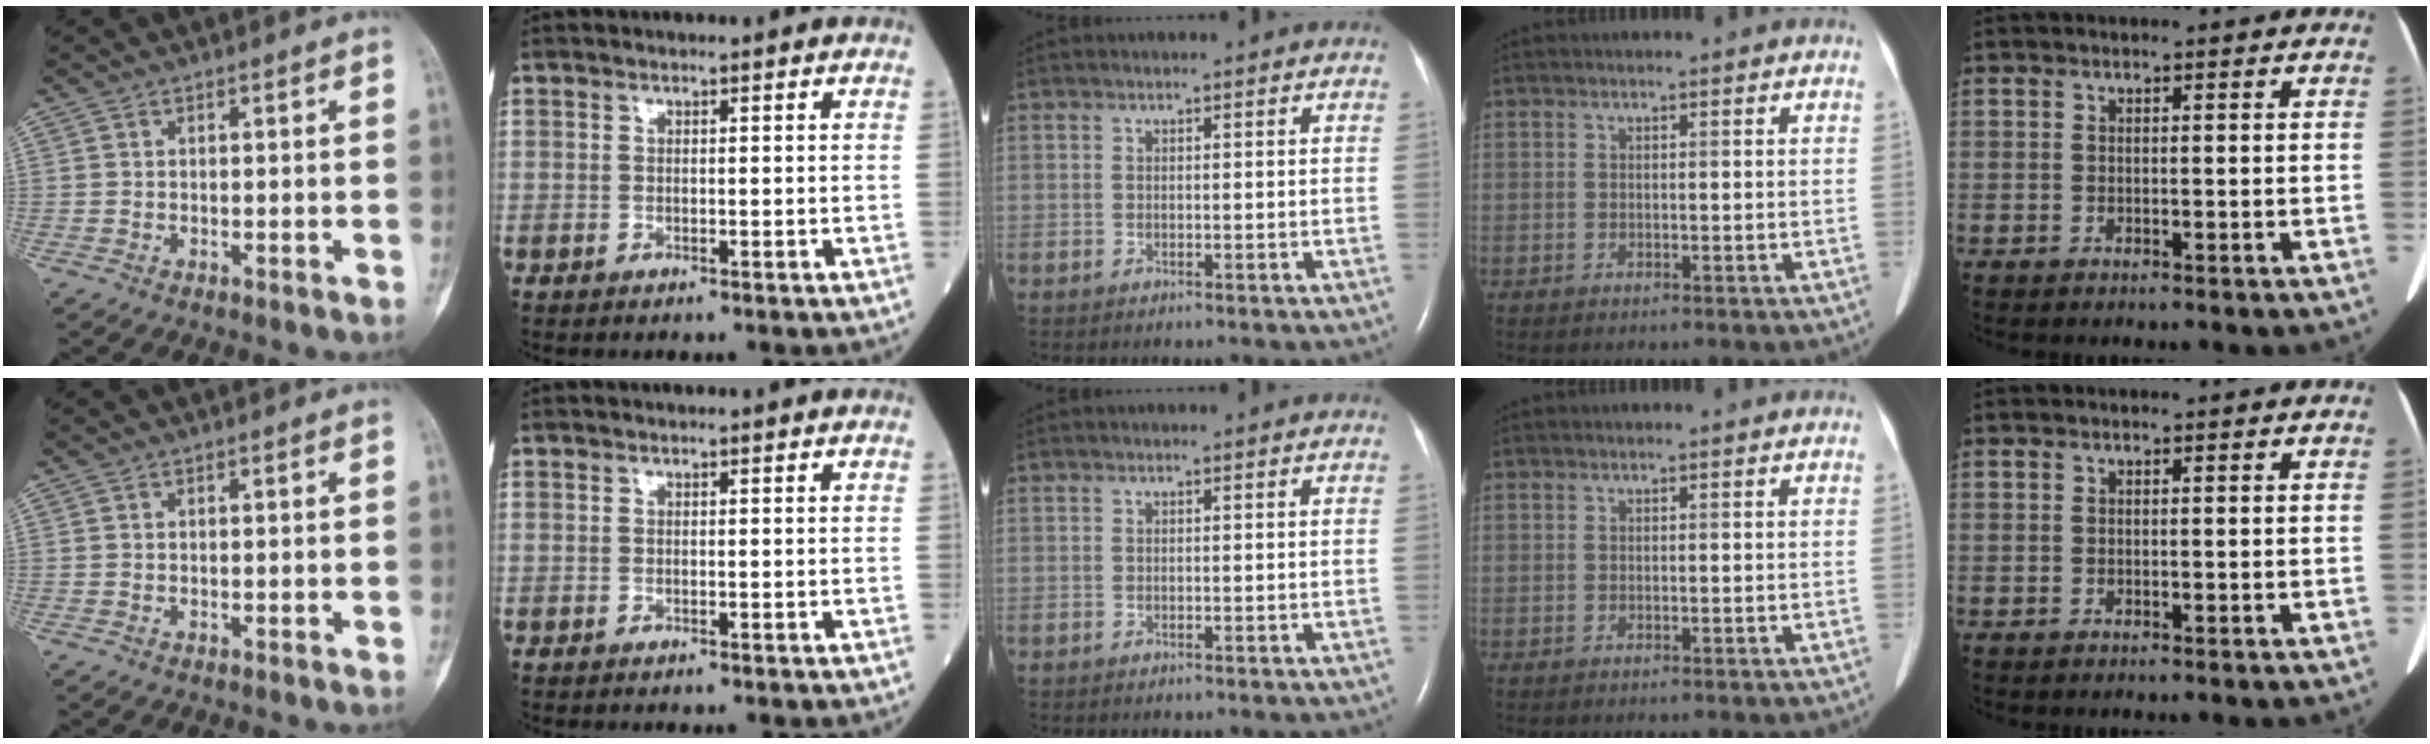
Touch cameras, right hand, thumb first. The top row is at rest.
{}